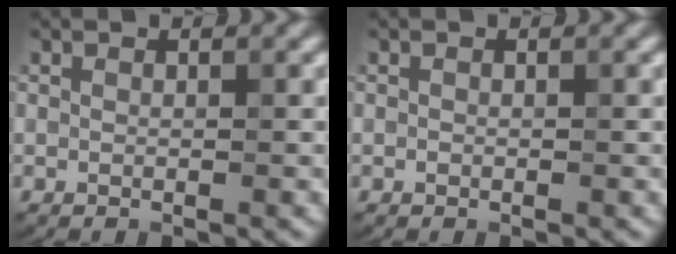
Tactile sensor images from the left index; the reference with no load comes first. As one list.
[{"total": 0.0}]